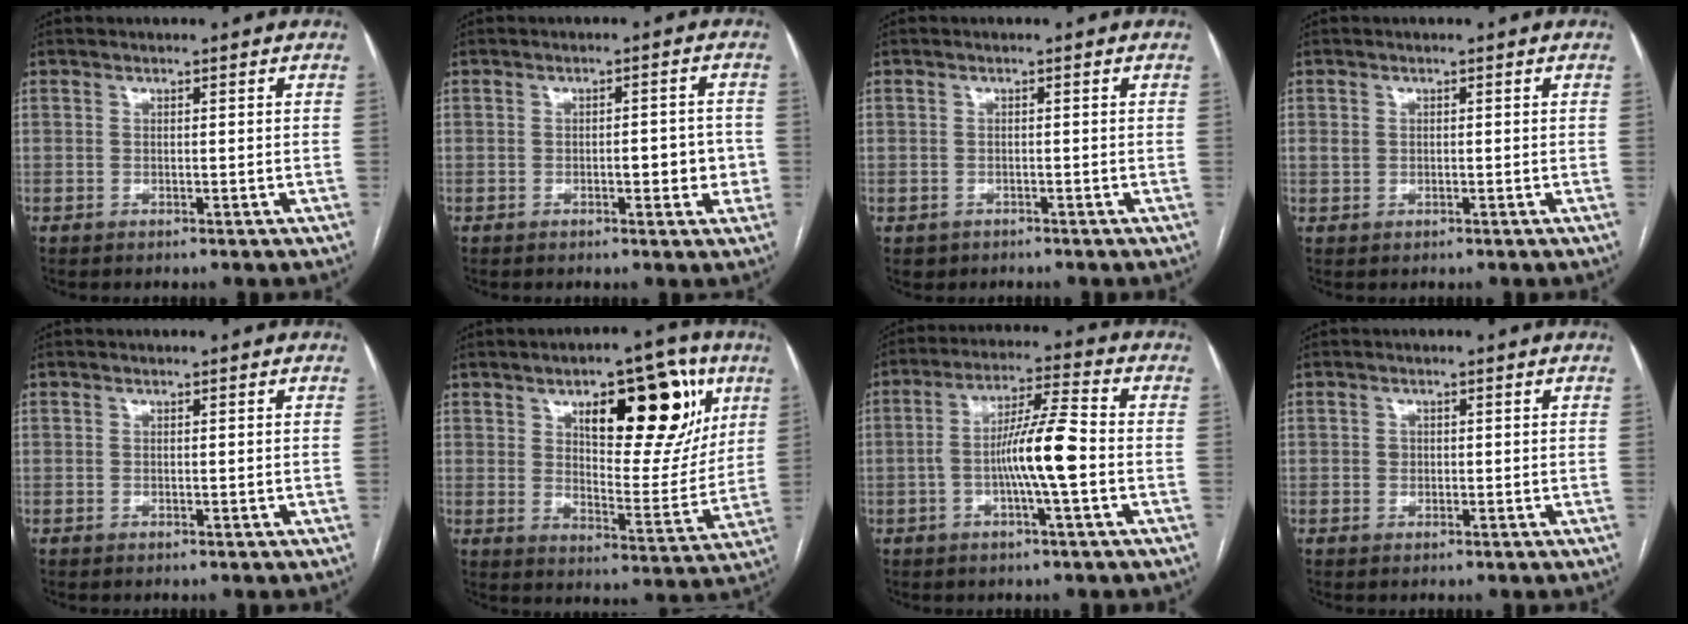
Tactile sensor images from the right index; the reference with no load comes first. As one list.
[{"total": 4.5, "force": [-1.0, 1.7, 4.1], "torque": [-0.050, 0.010, -0.011]}, {"total": 1.6, "force": [-0.9, 1.4, 0.0], "torque": [-0.003, 0.005, -0.011]}, {"total": 1.2, "force": [0.2, 1.1, 0.6], "torque": [-0.014, 0.009, 0.009]}, {"total": 0.0}, {"total": 17.9, "force": [8.1, 6.6, 14.5], "torque": [-0.182, 0.010, 0.121]}, {"total": 9.4, "force": [-1.8, 0.3, 9.2], "torque": [-0.171, 0.012, -0.038]}, {"total": 1.0, "force": [0.1, 1.0, 0.4], "torque": [-0.004, 0.003, 0.002]}]